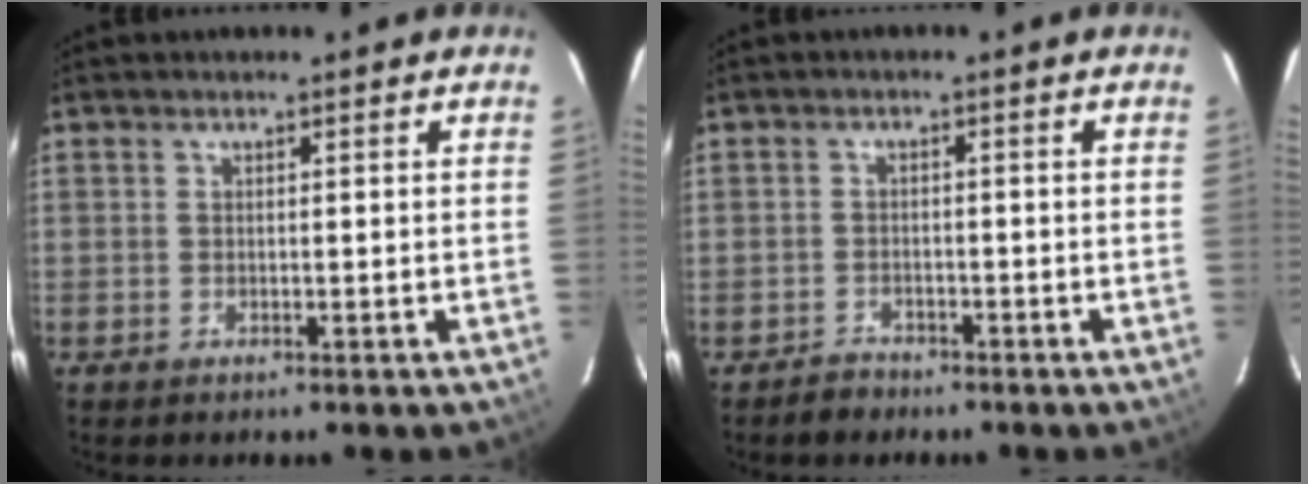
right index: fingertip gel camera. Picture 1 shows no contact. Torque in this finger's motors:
{"motor_torque": [-0.39, 0.11, -0.58, -0.20]}